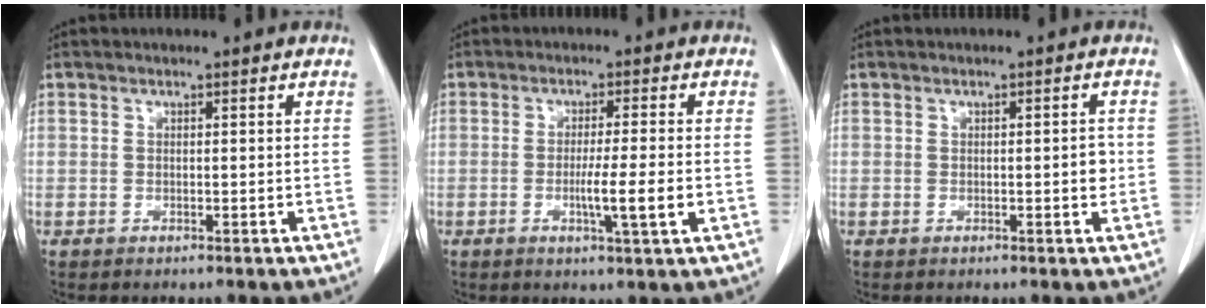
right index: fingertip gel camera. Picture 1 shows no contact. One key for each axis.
{"total": 6.0, "fx": -1.4, "fy": -0.5, "fz": 5.8, "tx": -0.097, "ty": -0.012, "tz": -0.024}
{"total": 1.7, "fx": -0.2, "fy": 0.4, "fz": 1.7, "tx": -0.023, "ty": 0.001, "tz": -0.003}